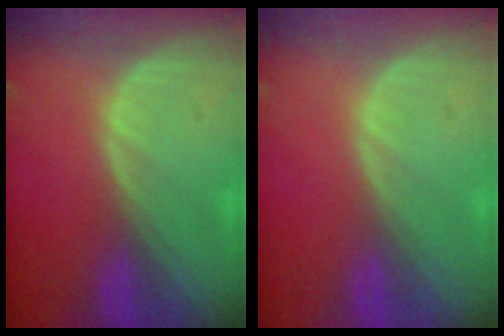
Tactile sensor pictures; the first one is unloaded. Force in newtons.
{"total": 0.0}